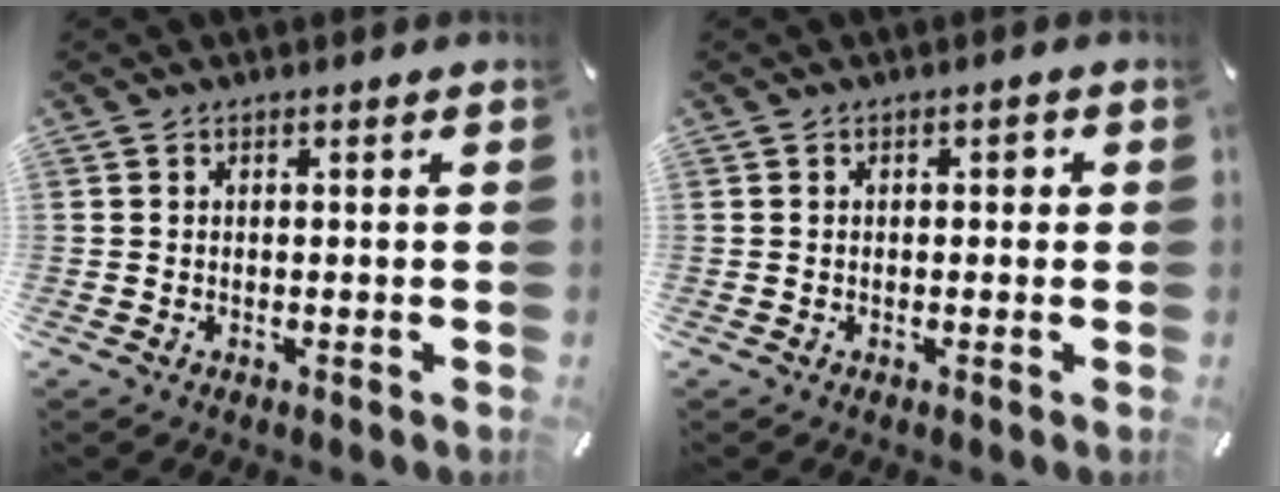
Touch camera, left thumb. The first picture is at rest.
{"total": 1.6, "force": [0.1, 1.0, 1.2], "torque": [-0.016, 0.004, -0.003]}